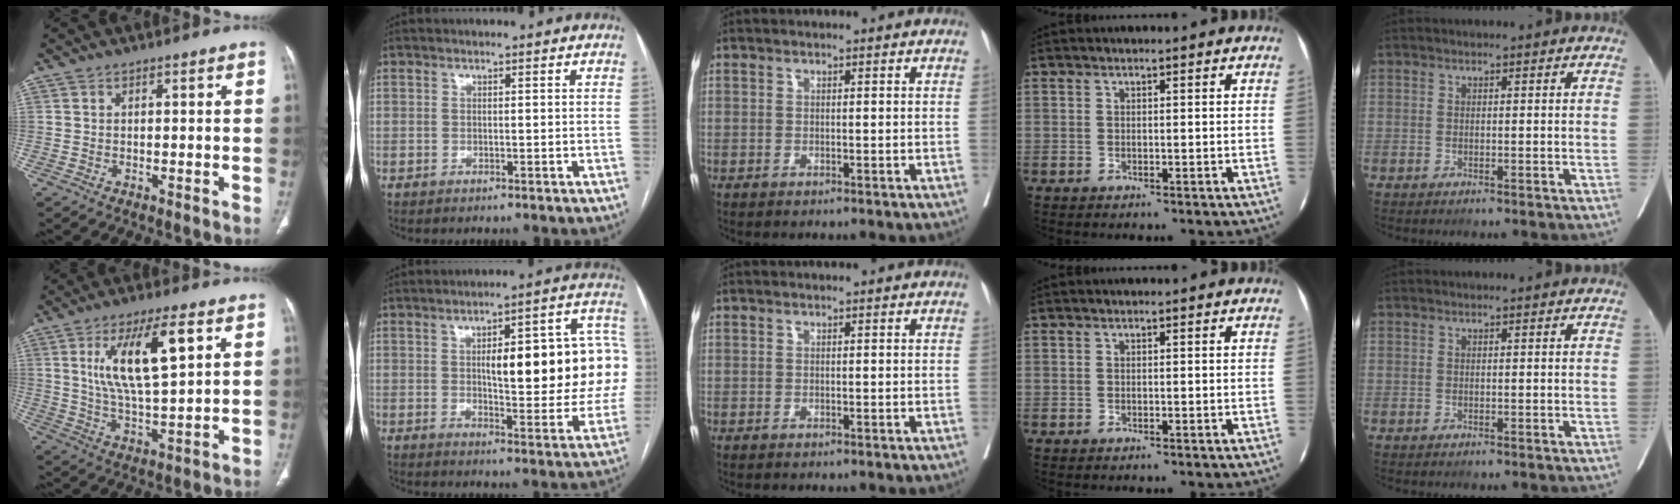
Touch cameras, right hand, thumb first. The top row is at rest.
{"thumb": {"total": 14.2, "force": [4.8, 4.4, 12.6], "torque": [-0.226, -0.011, 0.094]}, "index": {"total": 20.2, "force": [1.8, 5.4, 19.4], "torque": [-0.216, 0.040, 0.031]}}